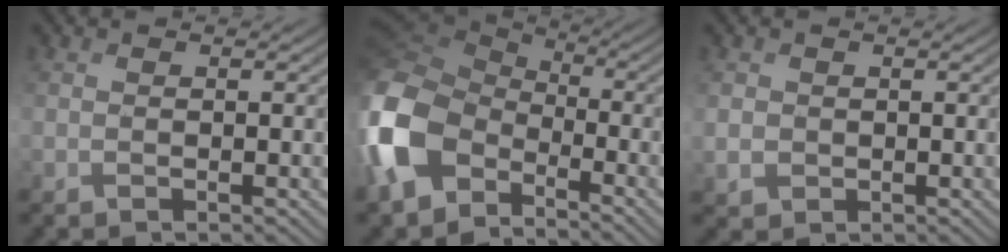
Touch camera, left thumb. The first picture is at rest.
{"total": 13.2, "force": [-5.4, 8.8, 8.2], "torque": [-0.234, -0.024, -0.119]}
{"total": 2.3, "force": [0.1, 2.2, 0.6], "torque": [-0.024, -0.007, 0.001]}